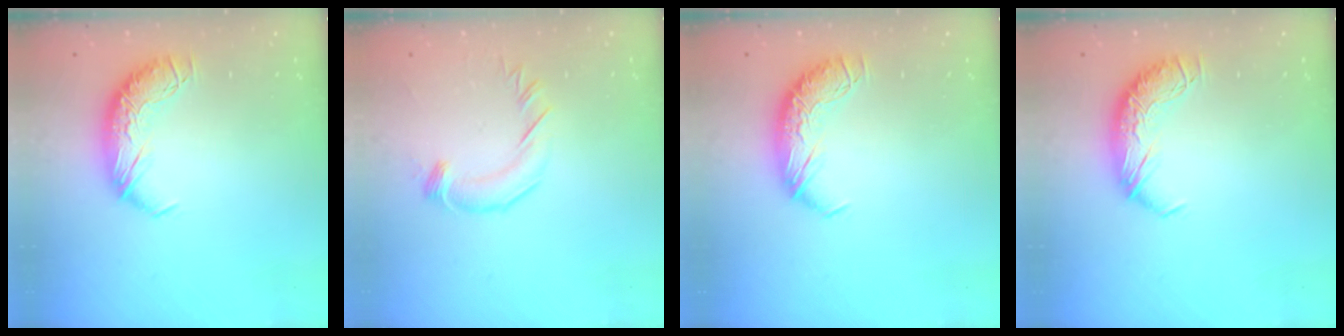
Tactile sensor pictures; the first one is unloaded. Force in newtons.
{"total": 2.5, "press": 2.5, "slide": 0.2}
{"total": 0.0}
{"total": 0.0}